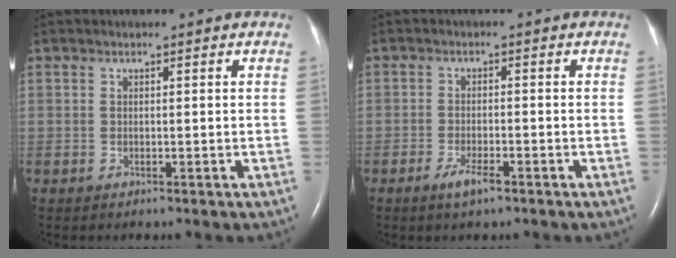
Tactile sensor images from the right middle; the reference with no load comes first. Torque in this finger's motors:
{"motor_torque": [0.01, -0.01, 0.01, 0.03]}